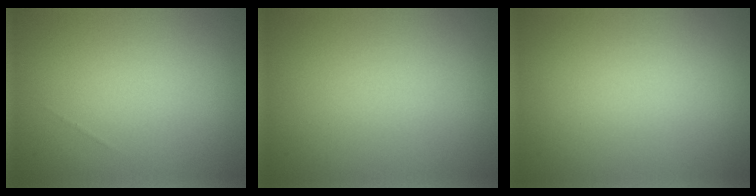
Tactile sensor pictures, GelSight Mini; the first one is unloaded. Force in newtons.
{"total": 0.0}
{"total": 0.0}